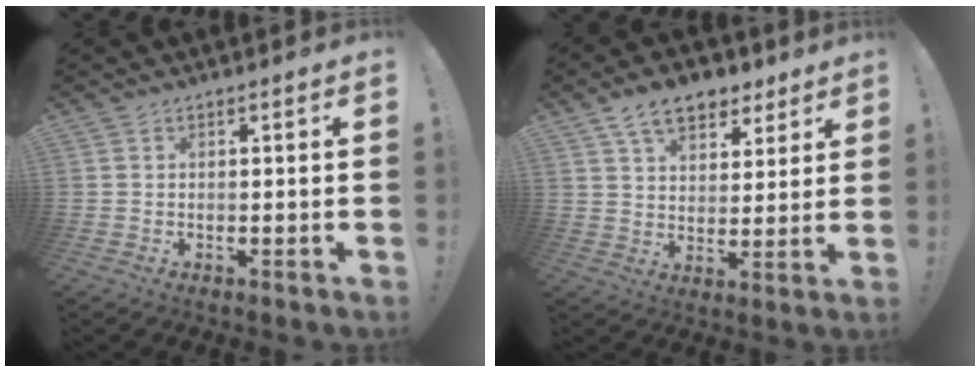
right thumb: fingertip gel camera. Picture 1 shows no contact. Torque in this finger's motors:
{"motor_torque": [0.57, 2.45, 0.56, 0.26, 0.02]}